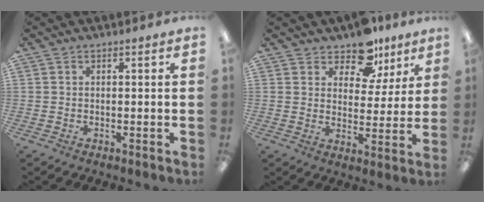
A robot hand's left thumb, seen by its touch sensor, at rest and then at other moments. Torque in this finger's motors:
{"motor_torque": [1.29, 0.91, 1.19, -0.66, 0.01]}